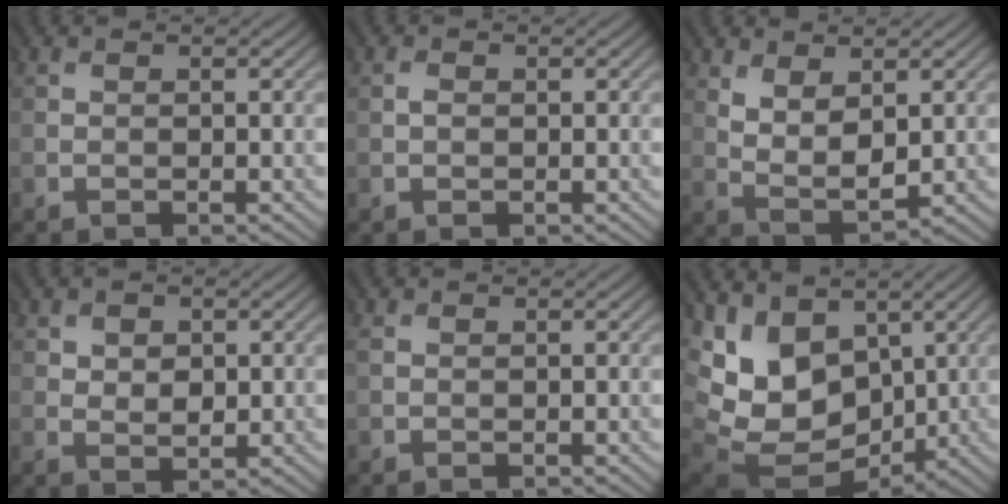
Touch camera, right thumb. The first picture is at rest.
{"total": 0.5, "force": [0.0, 0.5, 0.2], "torque": [-0.003, 0.000, -0.001]}
{"total": 5.0, "force": [2.2, 2.4, 3.8], "torque": [-0.082, -0.007, 0.049]}
{"total": 3.1, "force": [1.4, 2.2, 1.7], "torque": [-0.024, -0.003, 0.023]}
{"total": 0.8, "force": [0.3, 0.6, 0.5], "torque": [-0.013, 0.000, 0.006]}
{"total": 12.2, "force": [2.5, 9.4, 7.4], "torque": [-0.186, -0.016, 0.070]}